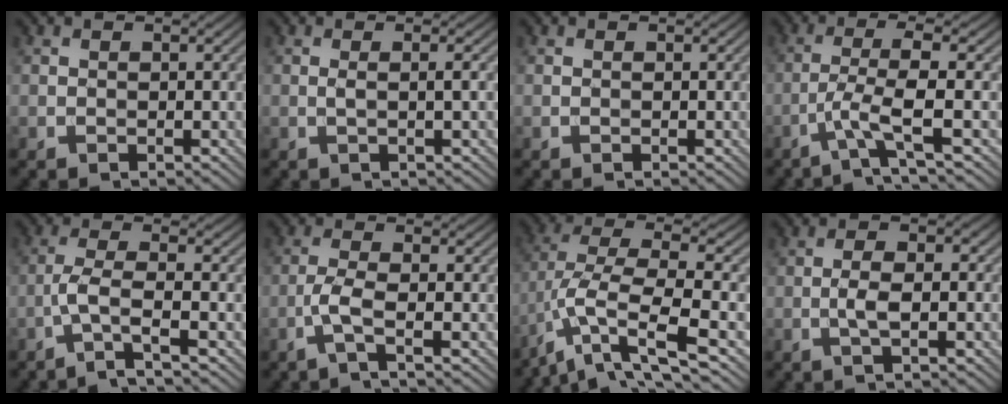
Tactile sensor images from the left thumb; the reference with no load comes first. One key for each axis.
{"total": 2.3, "fx": 0.2, "fy": 0.4, "fz": 2.3, "tx": -0.038, "ty": 0.007, "tz": -0.004}
{"total": 0.0}
{"total": 4.9, "fx": -1.8, "fy": 0.4, "fz": 4.5, "tx": -0.081, "ty": 0.010, "tz": -0.056}
{"total": 4.0, "fx": -1.8, "fy": 0.4, "fz": 3.5, "tx": -0.065, "ty": 0.011, "tz": -0.059}
{"total": 3.3, "fx": -1.4, "fy": 0.4, "fz": 2.9, "tx": -0.064, "ty": 0.009, "tz": -0.043}
{"total": 11.2, "fx": -5.9, "fy": 3.2, "fz": 9.0, "tx": -0.190, "ty": -0.002, "tz": -0.106}
{"total": 3.4, "fx": -0.8, "fy": 1.0, "fz": 3.2, "tx": -0.063, "ty": 0.004, "tz": -0.019}